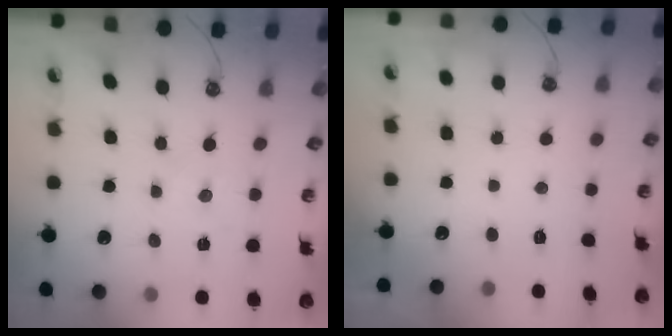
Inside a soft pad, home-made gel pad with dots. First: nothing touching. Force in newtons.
{"total": 0.0}